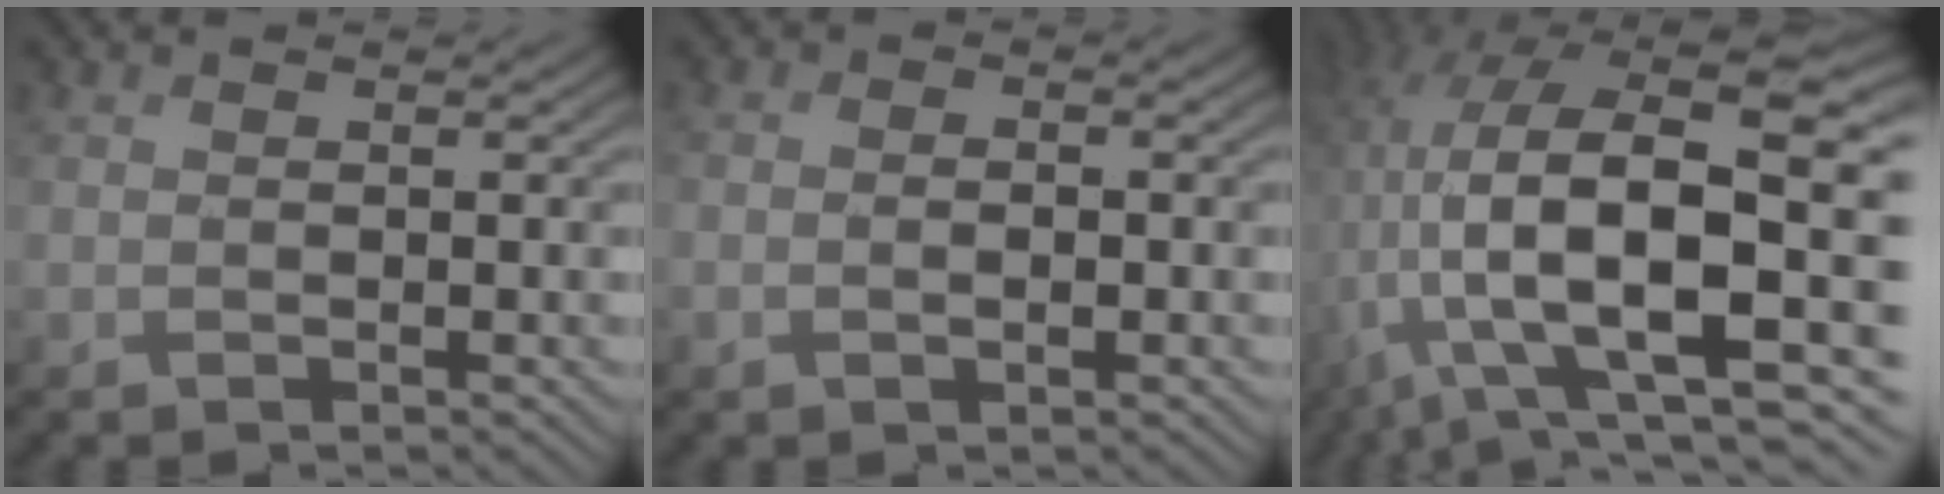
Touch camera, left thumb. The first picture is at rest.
{"total": 1.7, "force": [-0.9, 0.9, 1.1], "torque": [-0.016, -0.001, -0.019]}
{"total": 19.2, "force": [-1.4, 8.9, 17.0], "torque": [-0.318, -0.014, -0.024]}